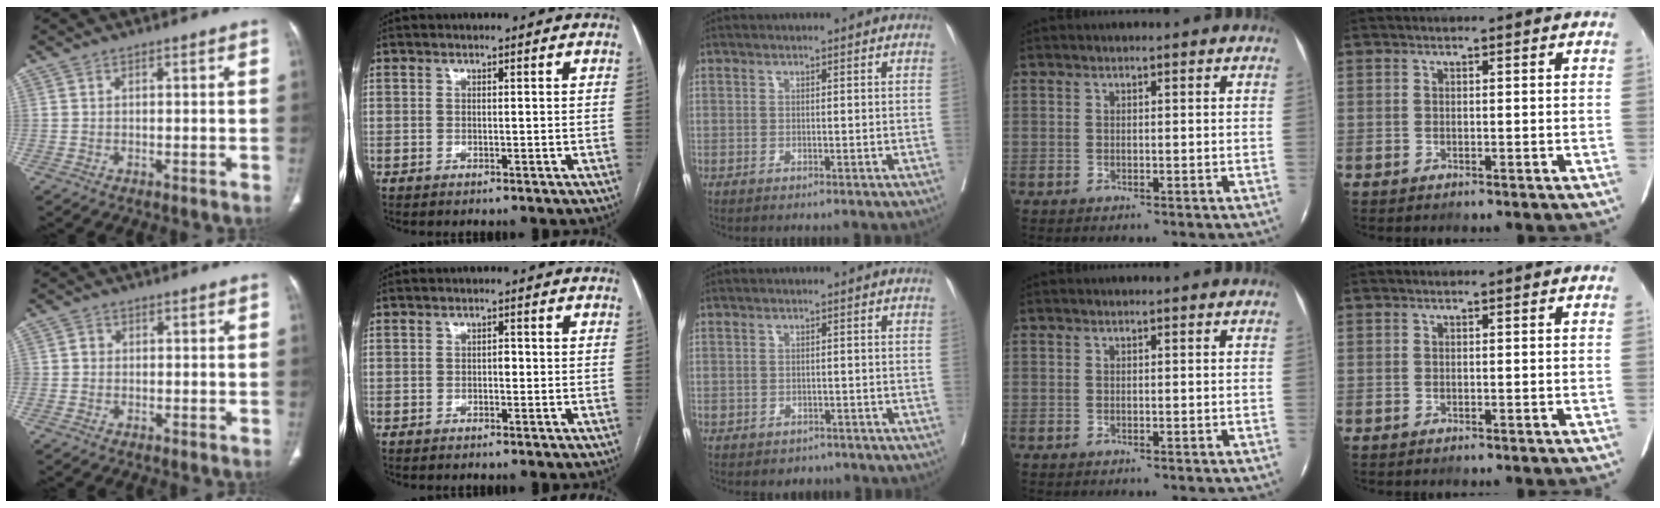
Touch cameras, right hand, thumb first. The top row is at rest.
{"thumb": {"total": 1.5, "force": [-0.2, 1.4, 0.5], "torque": [0.002, 0.006, -0.007]}, "index": {"total": 1.2, "force": [-0.4, 0.7, 0.9], "torque": [-0.010, 0.003, -0.008]}, "middle": {"total": 2.3, "force": [-1.6, 1.6, 0.2], "torque": [-0.004, 0.007, -0.022]}}